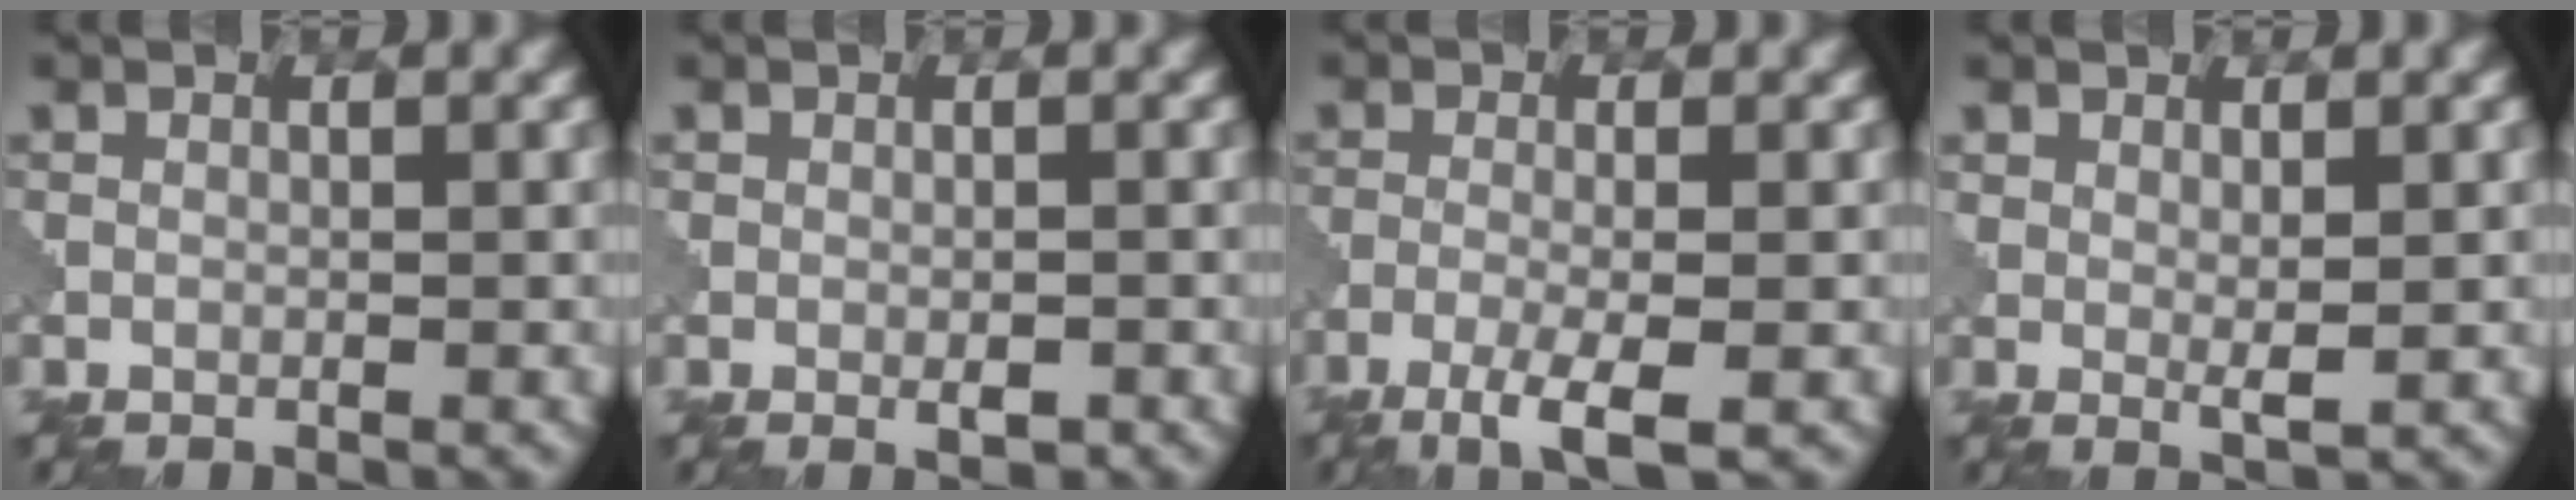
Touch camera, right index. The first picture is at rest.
{"total": 0.7, "force": [-0.7, 0.0, 0.3], "torque": [-0.013, -0.007, -0.005]}
{"total": 3.9, "force": [-2.6, 0.5, 2.9], "torque": [-0.055, -0.004, -0.051]}
{"total": 0.7, "force": [0.5, -0.1, 0.5], "torque": [-0.015, -0.009, 0.014]}